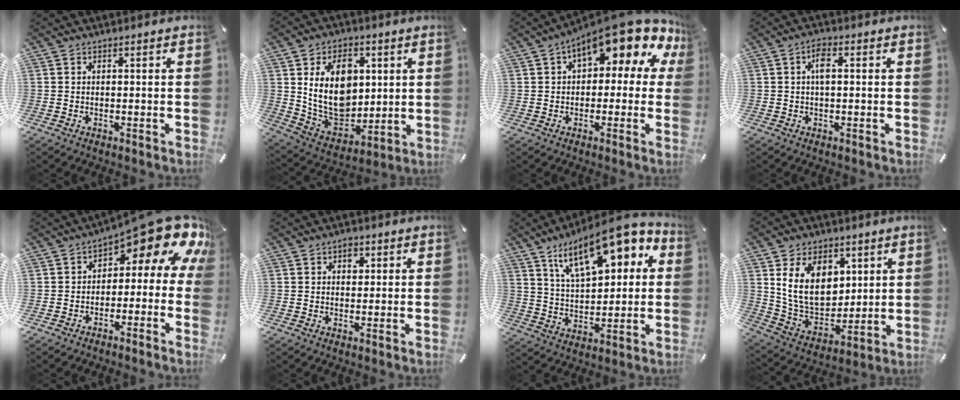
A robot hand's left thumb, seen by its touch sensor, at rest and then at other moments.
{"total": 16.2, "force": [3.6, 12.5, 9.7], "torque": [-0.185, -0.012, 0.068]}
{"total": 12.8, "force": [7.9, 4.7, 8.9], "torque": [-0.130, -0.062, 0.133]}
{"total": 3.5, "force": [0.4, 1.5, 3.2], "torque": [-0.057, 0.005, 0.003]}
{"total": 13.6, "force": [7.5, 5.4, 10.0], "torque": [-0.134, -0.061, 0.120]}
{"total": 2.3, "force": [0.8, 1.8, 1.2], "torque": [-0.003, -0.004, 0.008]}
{"total": 17.6, "force": [10.2, 8.2, 11.9], "torque": [-0.193, -0.037, 0.173]}
{"total": 15.4, "force": [5.0, 11.3, 9.1], "torque": [-0.181, -0.013, 0.095]}